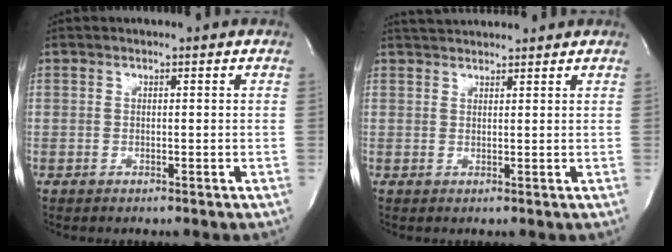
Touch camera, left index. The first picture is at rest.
{"total": 3.8, "force": [3.8, 0.3, 0.7], "torque": [-0.017, 0.028, 0.063]}